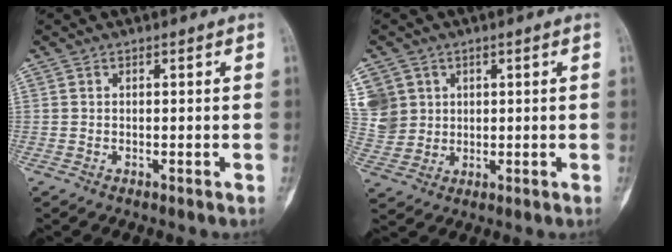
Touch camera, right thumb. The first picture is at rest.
{"total": 9.3, "force": [3.2, 8.3, 2.9], "torque": [-0.048, 0.004, 0.077]}